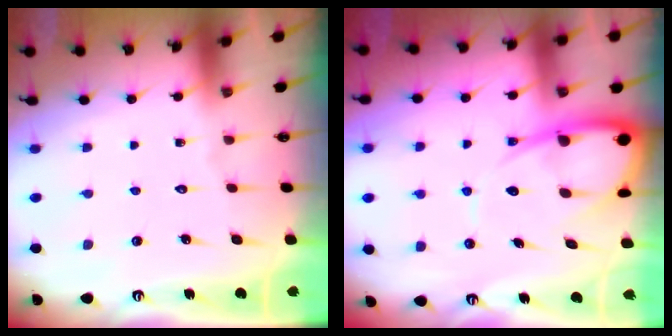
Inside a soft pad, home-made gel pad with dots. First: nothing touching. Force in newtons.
{"total": 11.1, "press": 11.0, "slide": 1.2}